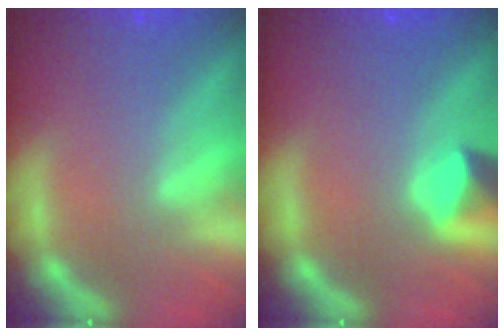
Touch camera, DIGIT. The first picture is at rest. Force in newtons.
{"total": 2.4}